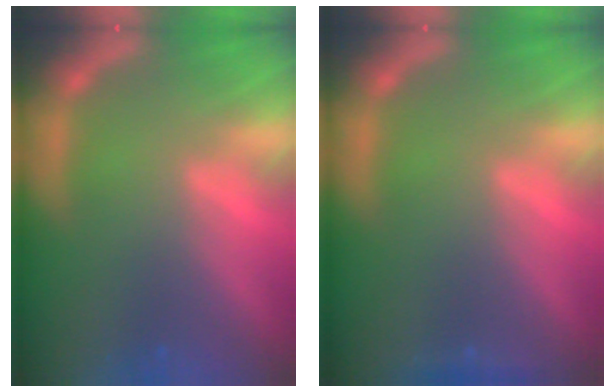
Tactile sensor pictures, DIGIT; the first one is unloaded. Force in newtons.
{"total": 0.9}